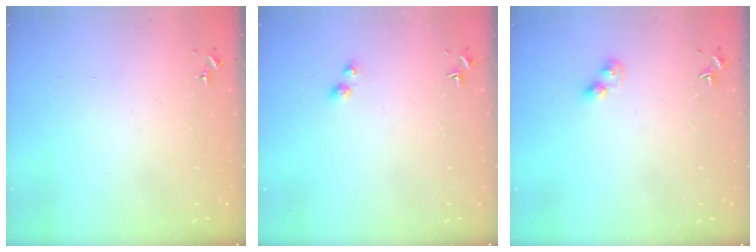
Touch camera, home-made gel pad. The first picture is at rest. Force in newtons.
{"total": 3.3, "press": 3.2, "slide": 0.6}
{"total": 4.4, "press": 4.3, "slide": 0.4}